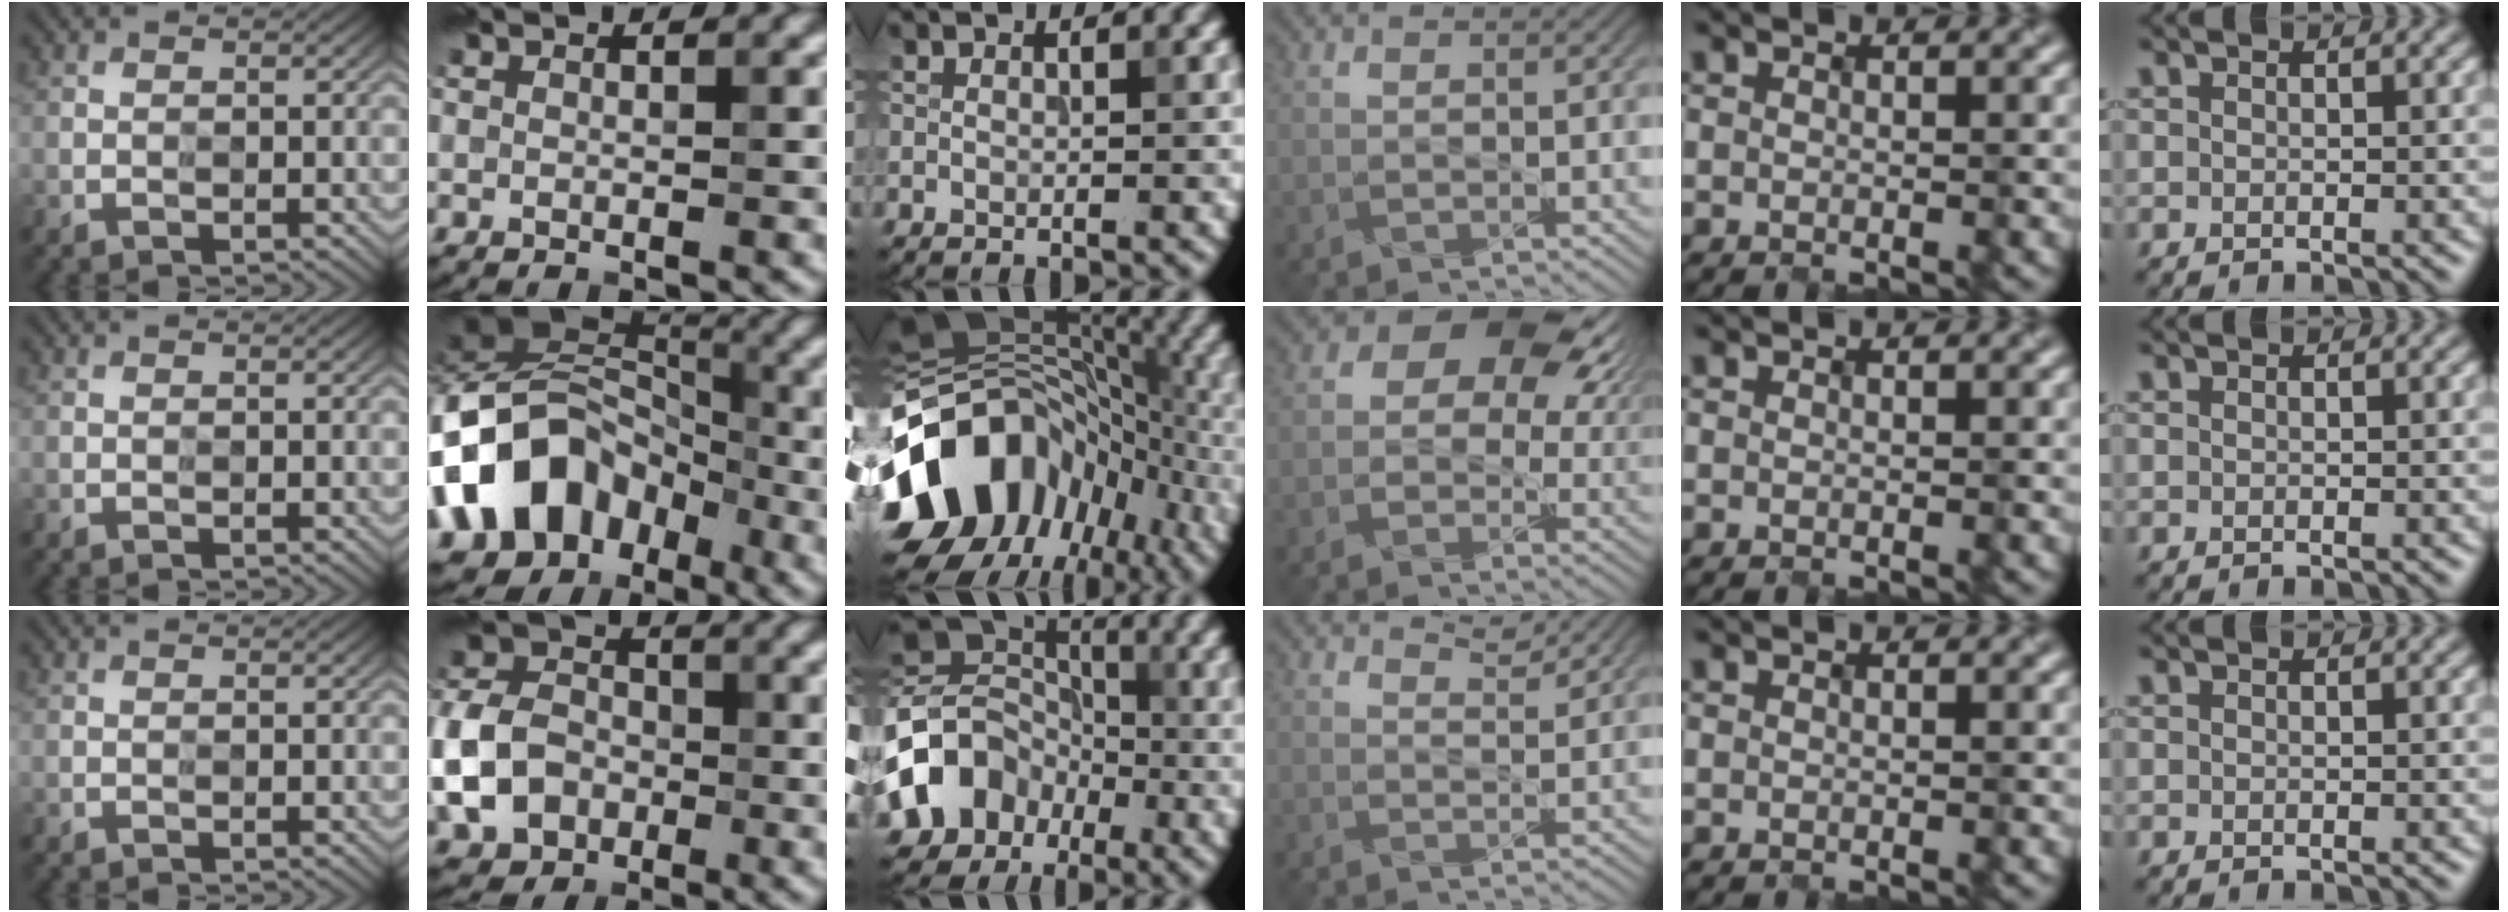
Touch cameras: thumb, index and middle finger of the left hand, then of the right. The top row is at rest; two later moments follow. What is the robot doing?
{"motion": "extract", "object": "drawer"}